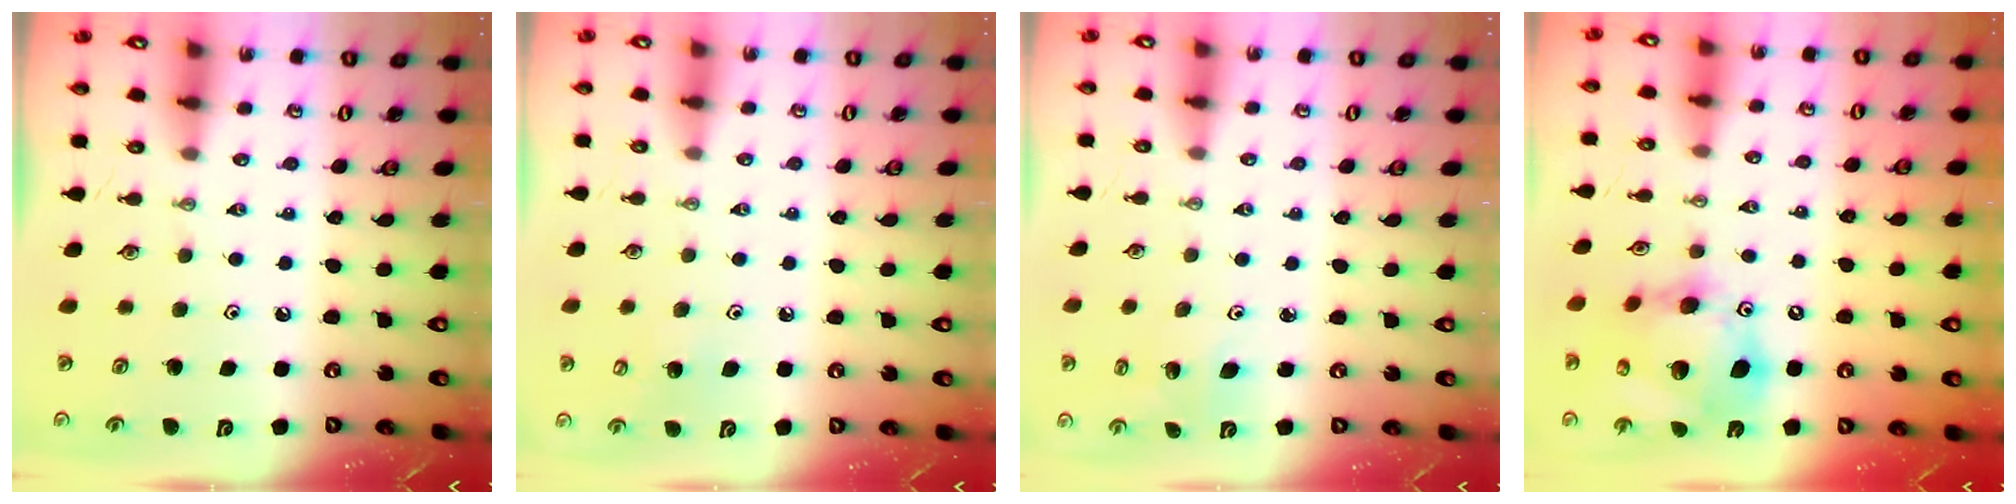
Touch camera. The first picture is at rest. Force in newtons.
{"total": 5.7, "press": 5.6, "slide": 1.0}
{"total": 3.0, "press": 2.2, "slide": 2.0}
{"total": 18.0, "press": 17.7, "slide": 3.1}